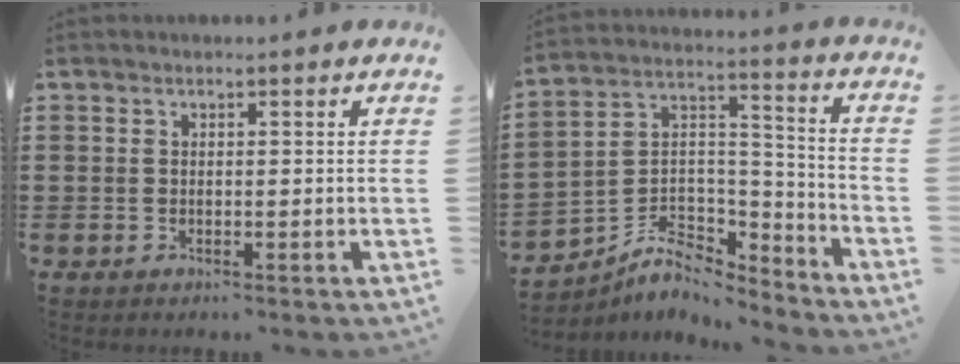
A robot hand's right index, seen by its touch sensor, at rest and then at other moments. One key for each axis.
{"total": 7.0, "fx": -5.7, "fy": 3.7, "fz": 2.0, "tx": -0.048, "ty": 0.006, "tz": -0.109}